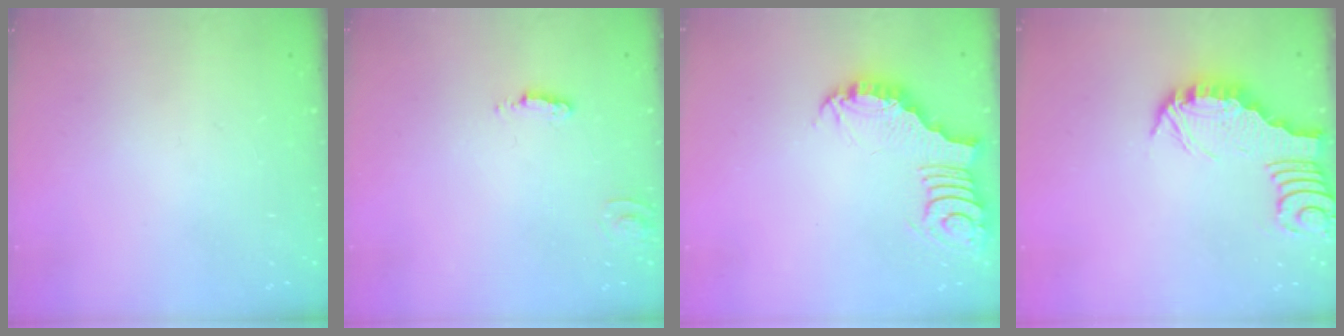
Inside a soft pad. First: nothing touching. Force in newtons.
{"total": 6.0, "press": 6.0, "slide": 0.4}
{"total": 3.7, "press": 3.7, "slide": 0.5}
{"total": 2.9, "press": 2.9, "slide": 0.3}